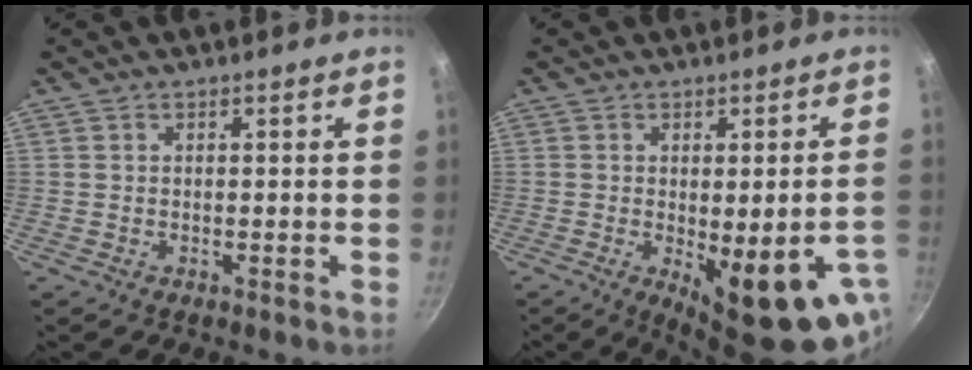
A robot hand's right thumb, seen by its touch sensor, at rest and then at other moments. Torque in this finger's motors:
{"motor_torque": [0.10, 0.70, 0.08, -0.13, 0.22]}